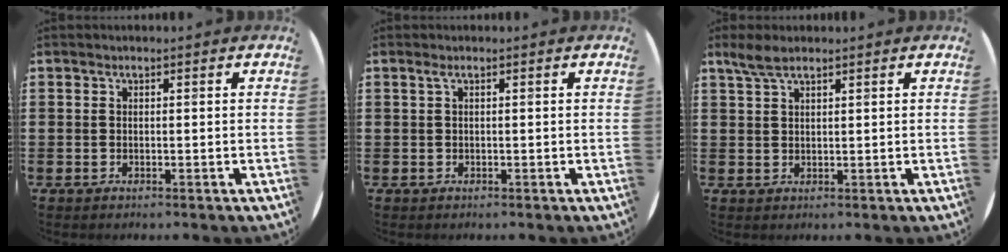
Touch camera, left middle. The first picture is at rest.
{"total": 0.5, "force": [0.0, -0.1, 0.5], "torque": [-0.007, -0.001, 0.000]}
{"total": 2.7, "force": [2.1, 0.6, 1.5], "torque": [-0.034, 0.004, 0.039]}